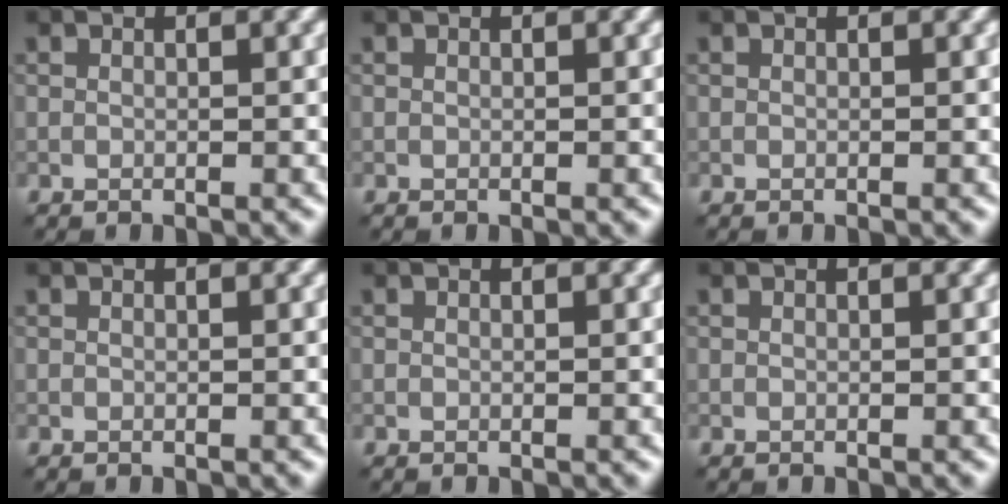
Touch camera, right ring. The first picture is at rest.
{"total": 0.0}
{"total": 0.0}
{"total": 0.0}
{"total": 0.0}
{"total": 0.0}